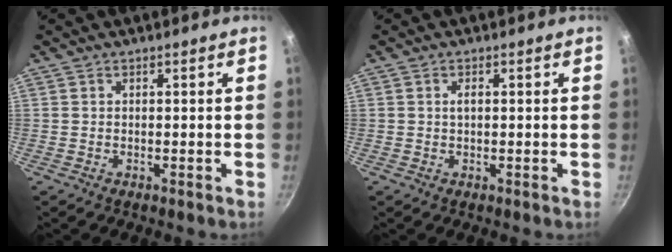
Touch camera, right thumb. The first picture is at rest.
{"total": 1.2, "force": [0.2, 0.7, 1.0], "torque": [-0.017, 0.003, 0.003]}